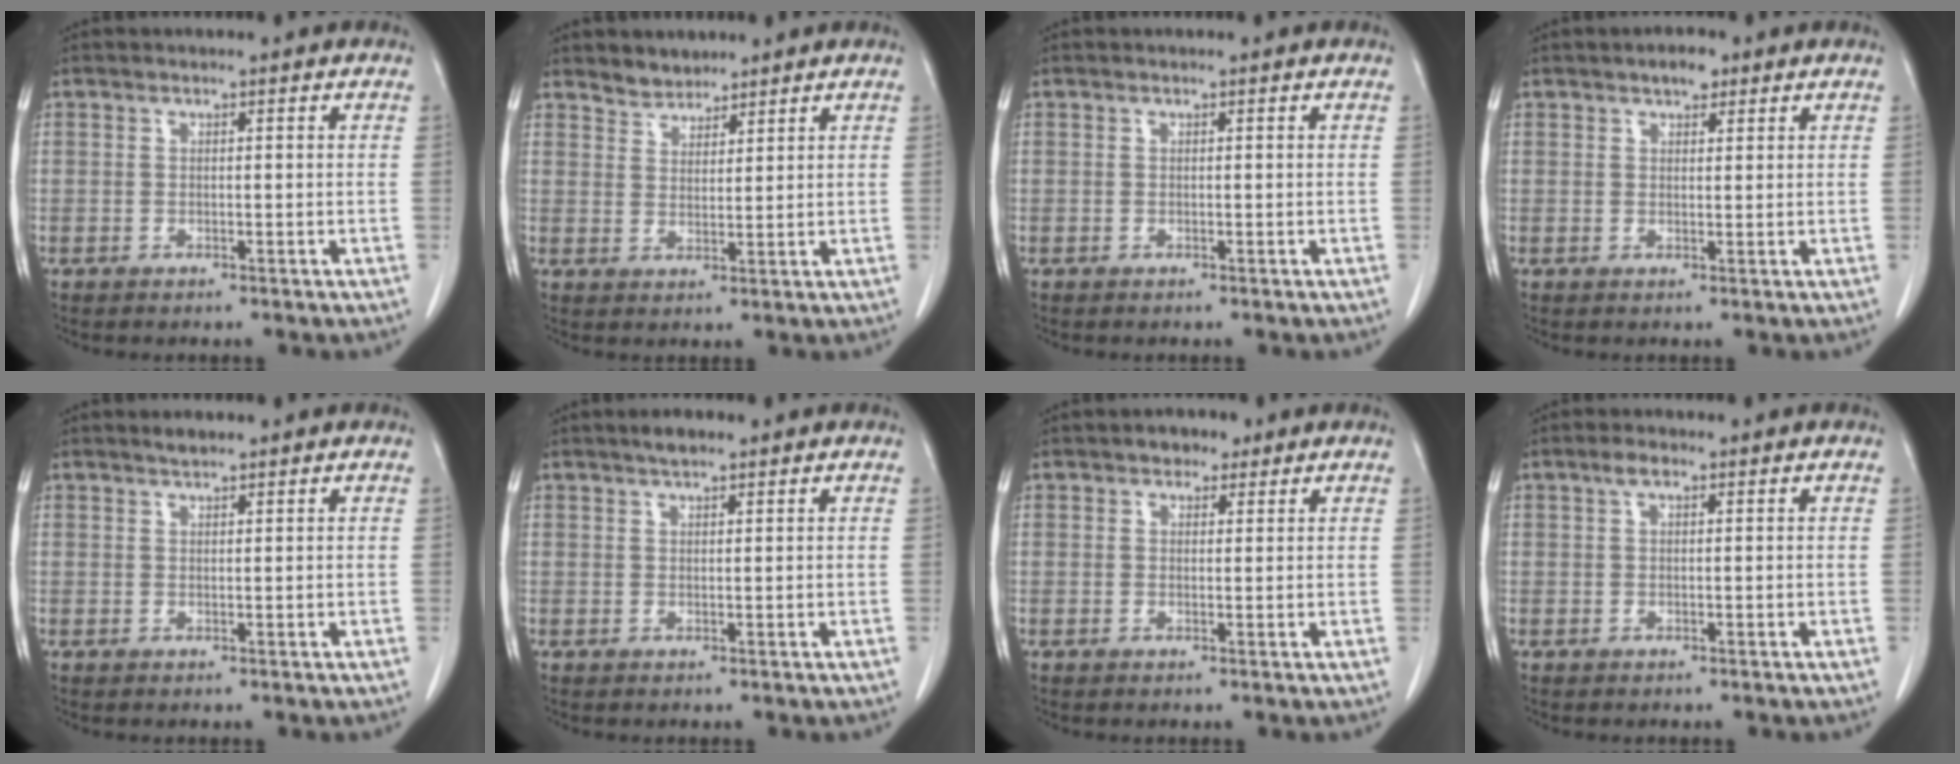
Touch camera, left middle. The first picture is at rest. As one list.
[{"total": 3.1, "force": [2.8, 1.3, 0.0], "torque": [0.001, 0.007, 0.050]}, {"total": 0.0}, {"total": 2.4, "force": [1.6, 1.2, 1.3], "torque": [-0.022, 0.004, 0.023]}, {"total": 1.3, "force": [1.2, 0.2, 0.6], "torque": [-0.019, 0.004, 0.023]}, {"total": 2.2, "force": [1.7, 0.6, 1.3], "torque": [-0.029, 0.008, 0.028]}, {"total": 2.4, "force": [1.5, 1.5, 1.1], "torque": [-0.018, 0.009, 0.020]}, {"total": 1.6, "force": [0.8, 0.7, 1.2], "torque": [-0.025, 0.010, 0.014]}]